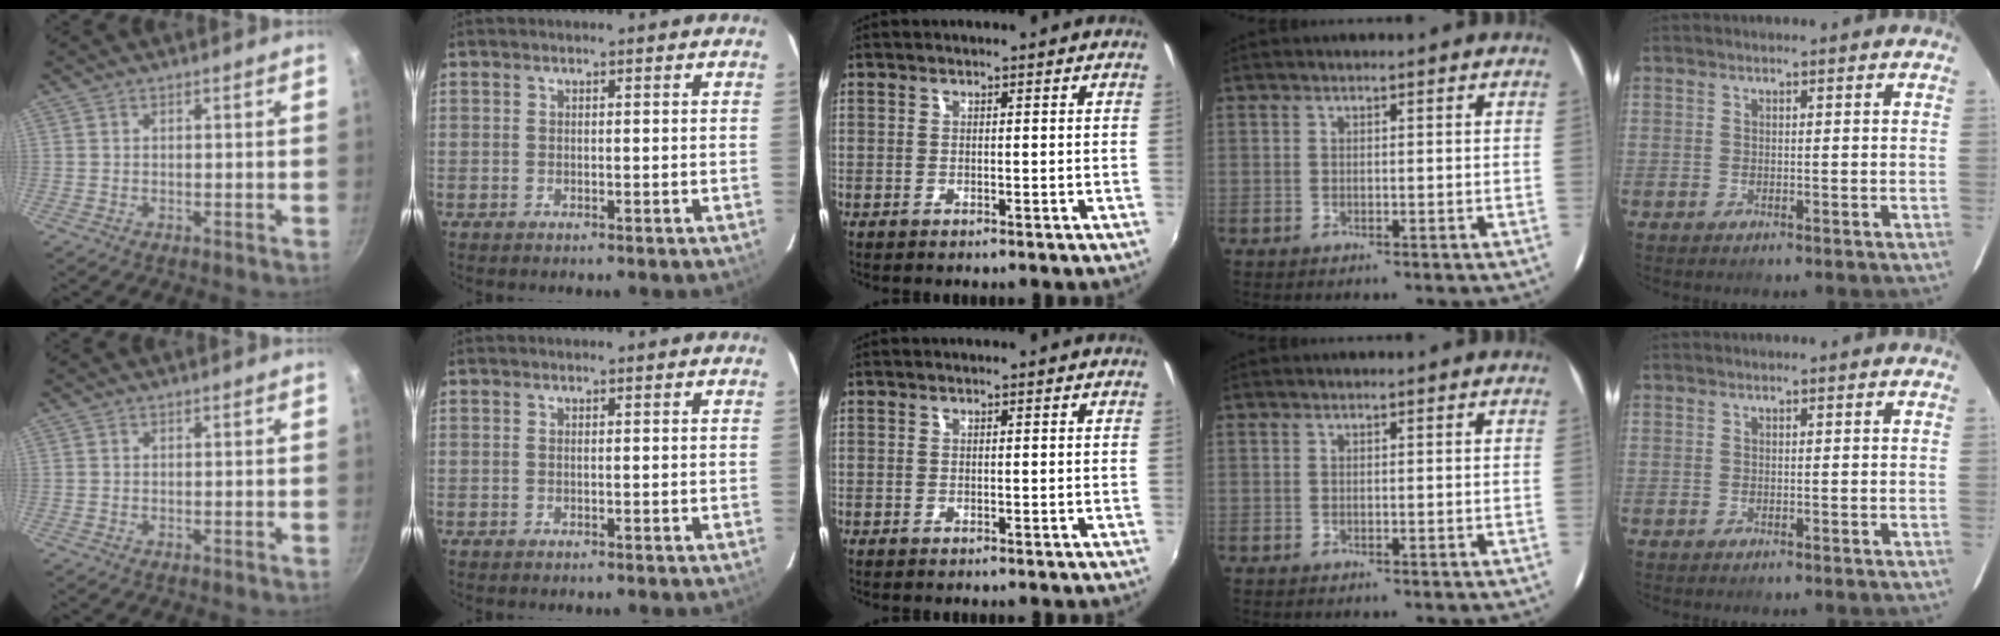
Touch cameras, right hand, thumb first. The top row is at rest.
{}